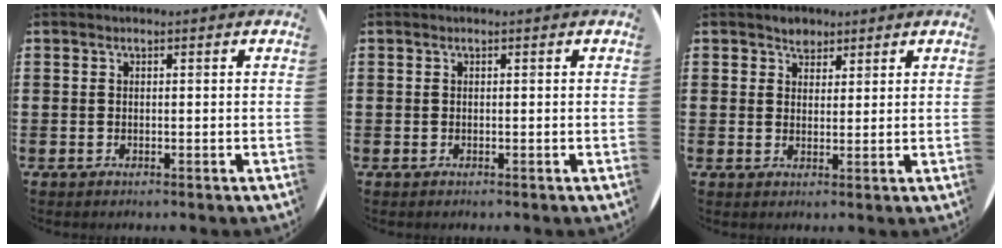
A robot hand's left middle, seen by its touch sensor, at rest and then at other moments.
{"total": 0.0}
{"total": 2.6, "force": [2.1, 1.5, 0.2], "torque": [0.008, -0.003, 0.038]}